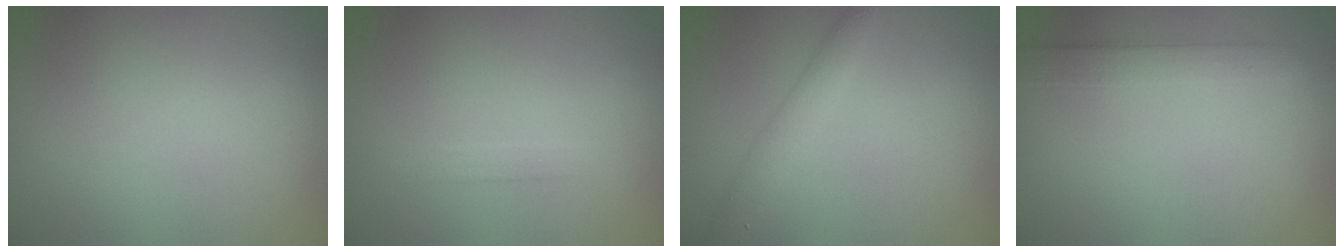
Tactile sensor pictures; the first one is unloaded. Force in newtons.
{"total": 0.8, "press": 0.8, "slide": 0.0}
{"total": 2.2, "press": 2.2, "slide": 0.1}
{"total": 2.3, "press": 2.3, "slide": 0.2}